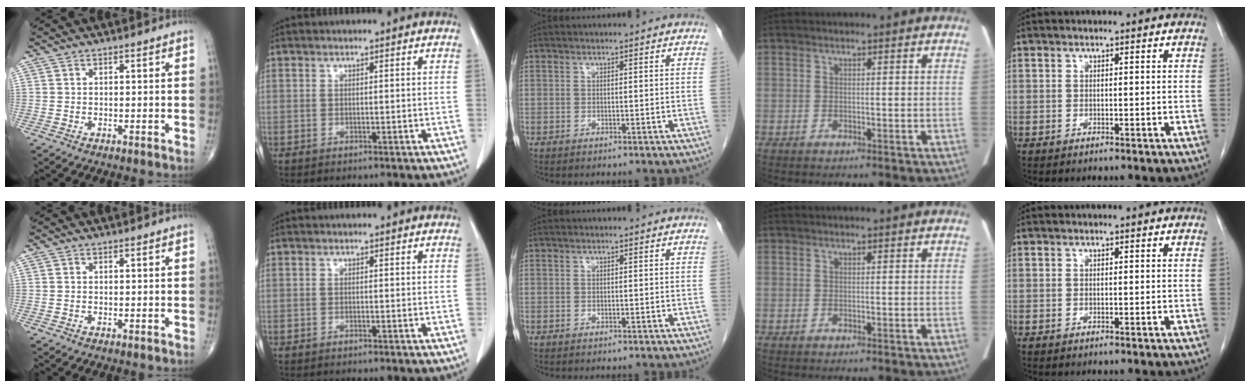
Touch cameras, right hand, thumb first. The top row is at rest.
{}